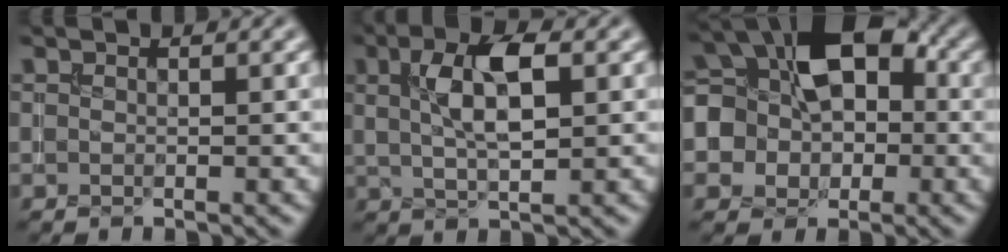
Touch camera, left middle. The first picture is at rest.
{"total": 5.7, "force": [1.5, 2.1, 5.0], "torque": [-0.093, 0.009, 0.025]}
{"total": 9.9, "force": [-0.2, 7.9, 5.9], "torque": [-0.083, 0.019, -0.028]}